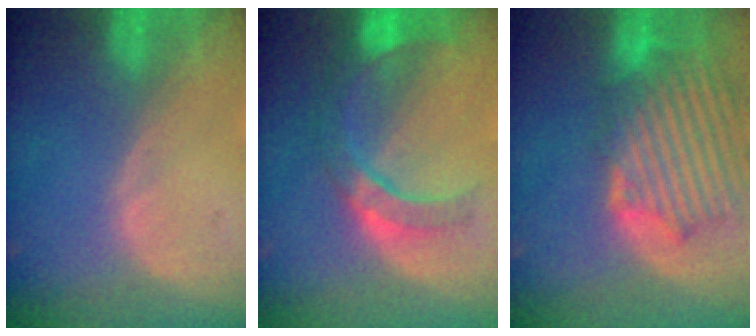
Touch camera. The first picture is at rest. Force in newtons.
{"total": 7.3, "press": 7.2, "slide": 0.8}
{"total": 11.4, "press": 10.8, "slide": 3.5}